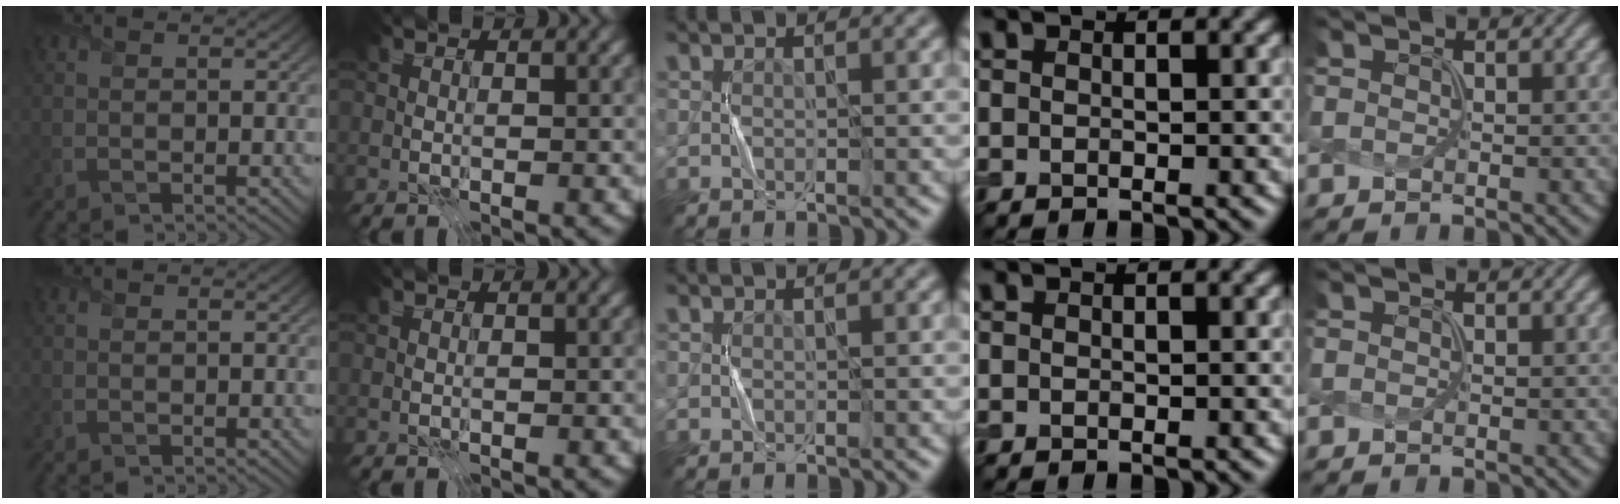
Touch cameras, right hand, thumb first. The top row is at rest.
{}